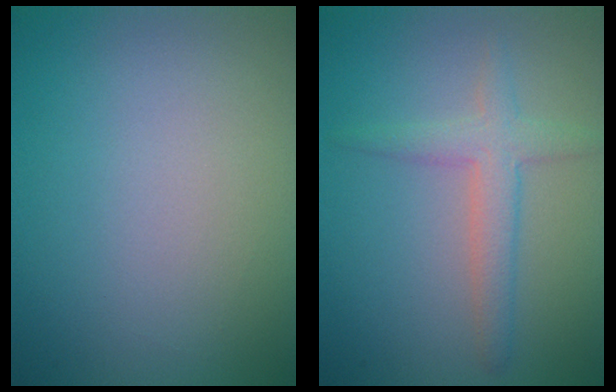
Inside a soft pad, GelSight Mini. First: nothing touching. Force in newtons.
{"total": 2.9, "press": 2.9, "slide": 0.2}